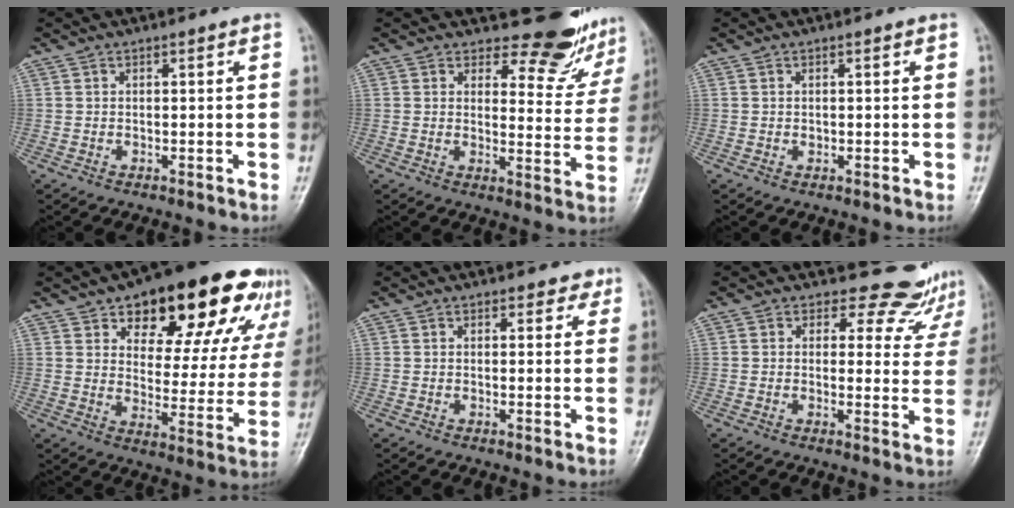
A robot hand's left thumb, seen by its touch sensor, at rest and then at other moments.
{"total": 11.4, "force": [10.5, 4.1, 1.8], "torque": [0.016, -0.103, 0.112]}
{"total": 0.6, "force": [0.2, 0.5, 0.3], "torque": [0.002, 0.000, 0.001]}
{"total": 24.0, "force": [14.5, 11.2, 15.5], "torque": [-0.157, -0.035, 0.196]}
{"total": 2.1, "force": [1.6, 1.3, 0.4], "torque": [0.016, -0.009, 0.010]}
{"total": 9.2, "force": [8.4, 3.9, -0.1], "torque": [0.052, -0.058, 0.076]}